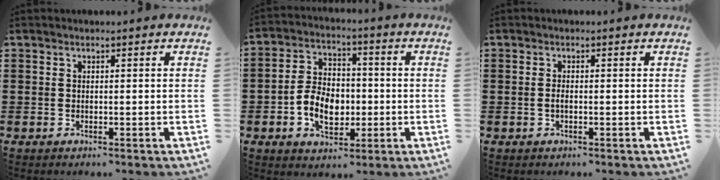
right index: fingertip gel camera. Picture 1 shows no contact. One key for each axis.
{"total": 8.0, "fx": -1.8, "fy": 5.5, "fz": 5.5, "tx": -0.114, "ty": 0.008, "tz": -0.036}
{"total": 0.9, "fx": -0.3, "fy": 0.3, "fz": 0.8, "tx": -0.016, "ty": -0.001, "tz": -0.004}